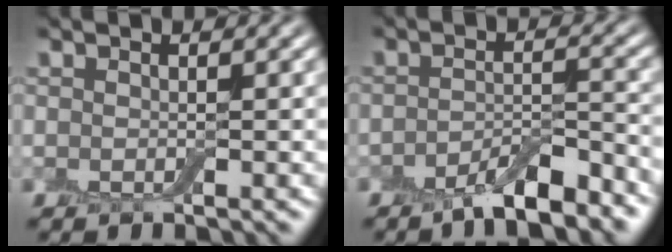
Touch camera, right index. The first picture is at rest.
{"total": 5.0, "force": [-3.8, 1.2, 3.1], "torque": [-0.050, 0.001, -0.064]}